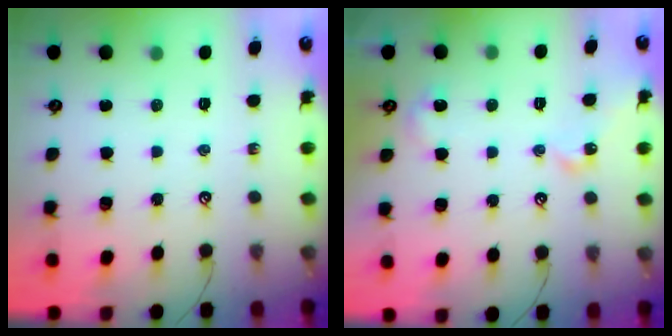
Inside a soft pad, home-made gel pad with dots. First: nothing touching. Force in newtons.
{"total": 4.7, "press": 4.6, "slide": 0.6}